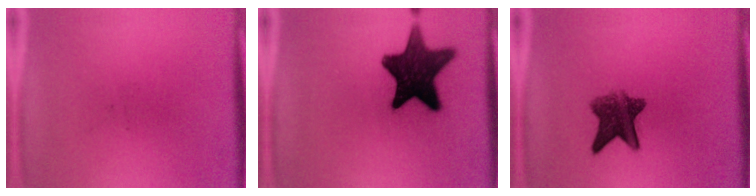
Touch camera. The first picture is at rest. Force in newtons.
{"total": 15.5}
{"total": 7.3}